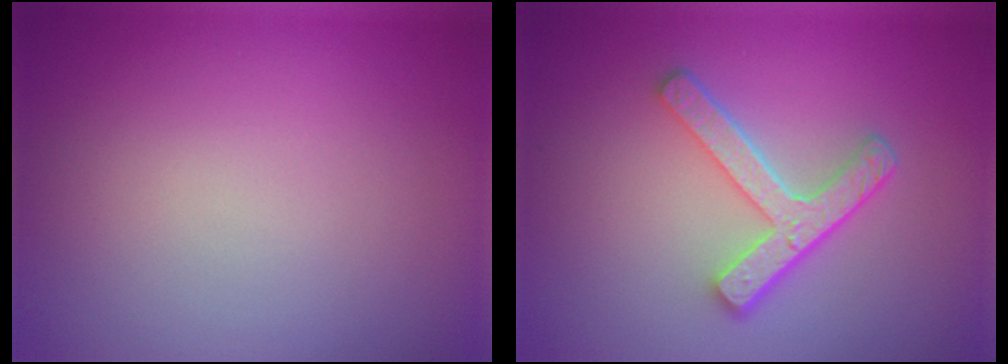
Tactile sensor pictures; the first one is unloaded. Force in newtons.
{"total": 4.4, "press": 3.3, "slide": 3.0}